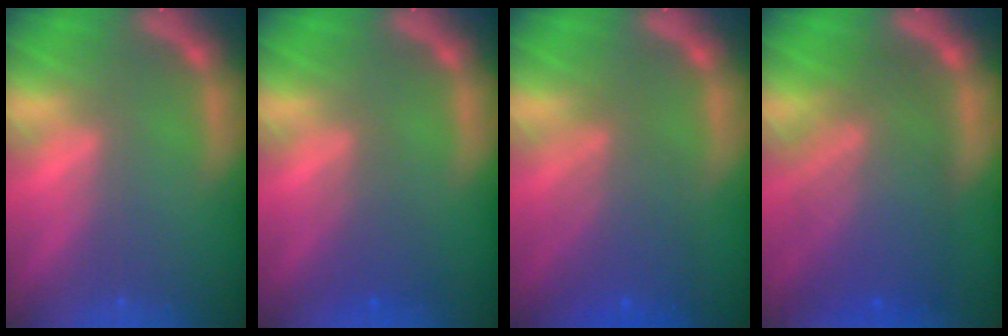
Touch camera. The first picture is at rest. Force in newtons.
{"total": 2.4}
{"total": 5.1}
{"total": 9.1}